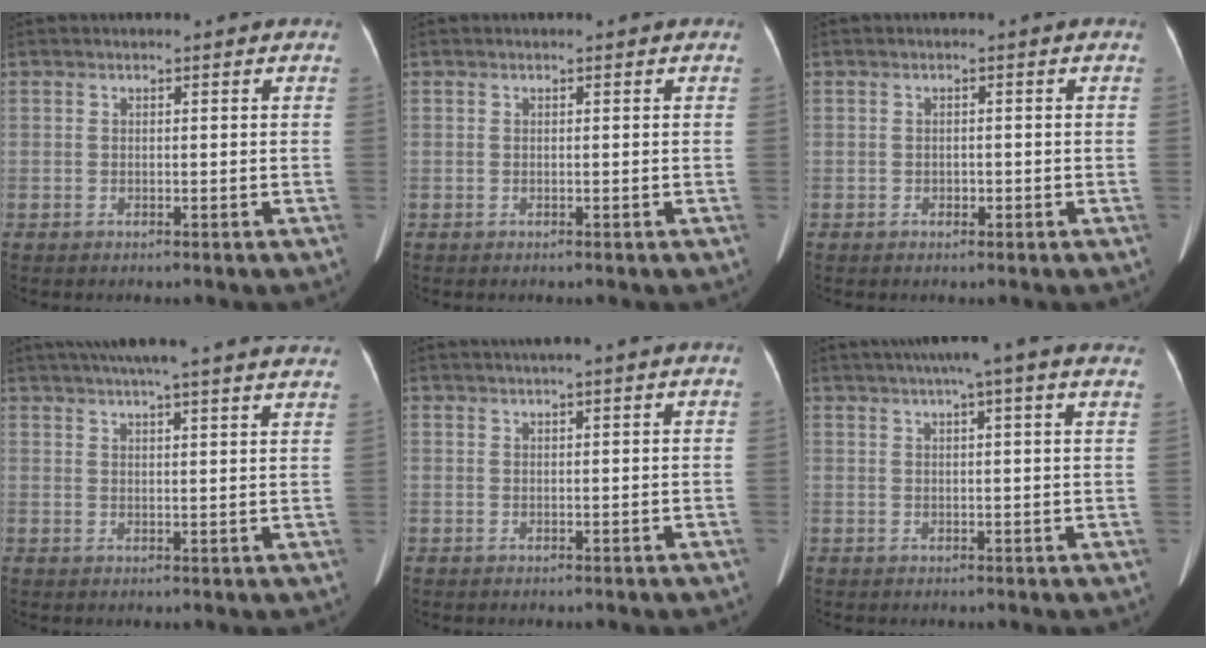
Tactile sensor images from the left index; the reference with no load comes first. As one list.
[{"total": 0.0}, {"total": 0.8, "force": [-0.4, 0.6, 0.4], "torque": [-0.009, 0.001, -0.005]}, {"total": 23.4, "force": [20.6, 0.8, 11.1], "torque": [-0.180, 0.012, 0.260]}, {"total": 3.2, "force": [2.5, -0.8, 1.8], "torque": [-0.021, 0.021, 0.043]}, {"total": 11.4, "force": [8.6, 0.2, 7.4], "torque": [-0.114, 0.037, 0.101]}]